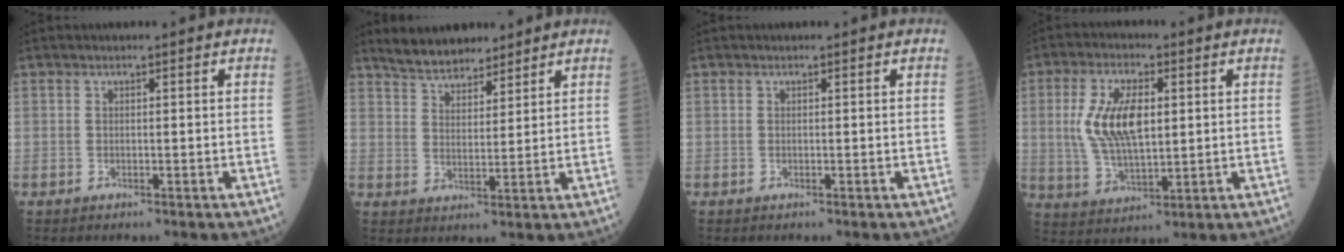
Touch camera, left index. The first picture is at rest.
{"total": 7.1, "force": [6.4, 2.3, 2.0], "torque": [-0.042, 0.017, 0.121]}
{"total": 0.0}
{"total": 9.9, "force": [1.5, 4.0, 8.9], "torque": [-0.197, 0.004, 0.032]}